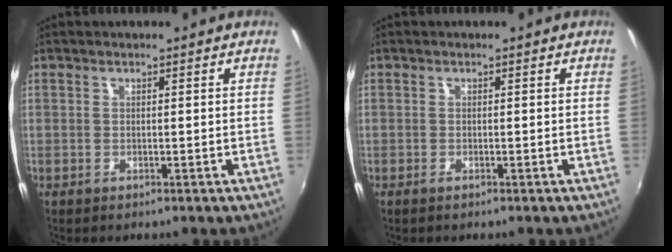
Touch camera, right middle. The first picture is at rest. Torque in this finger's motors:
{"motor_torque": [-0.16, -0.02, -0.01, 0.00]}